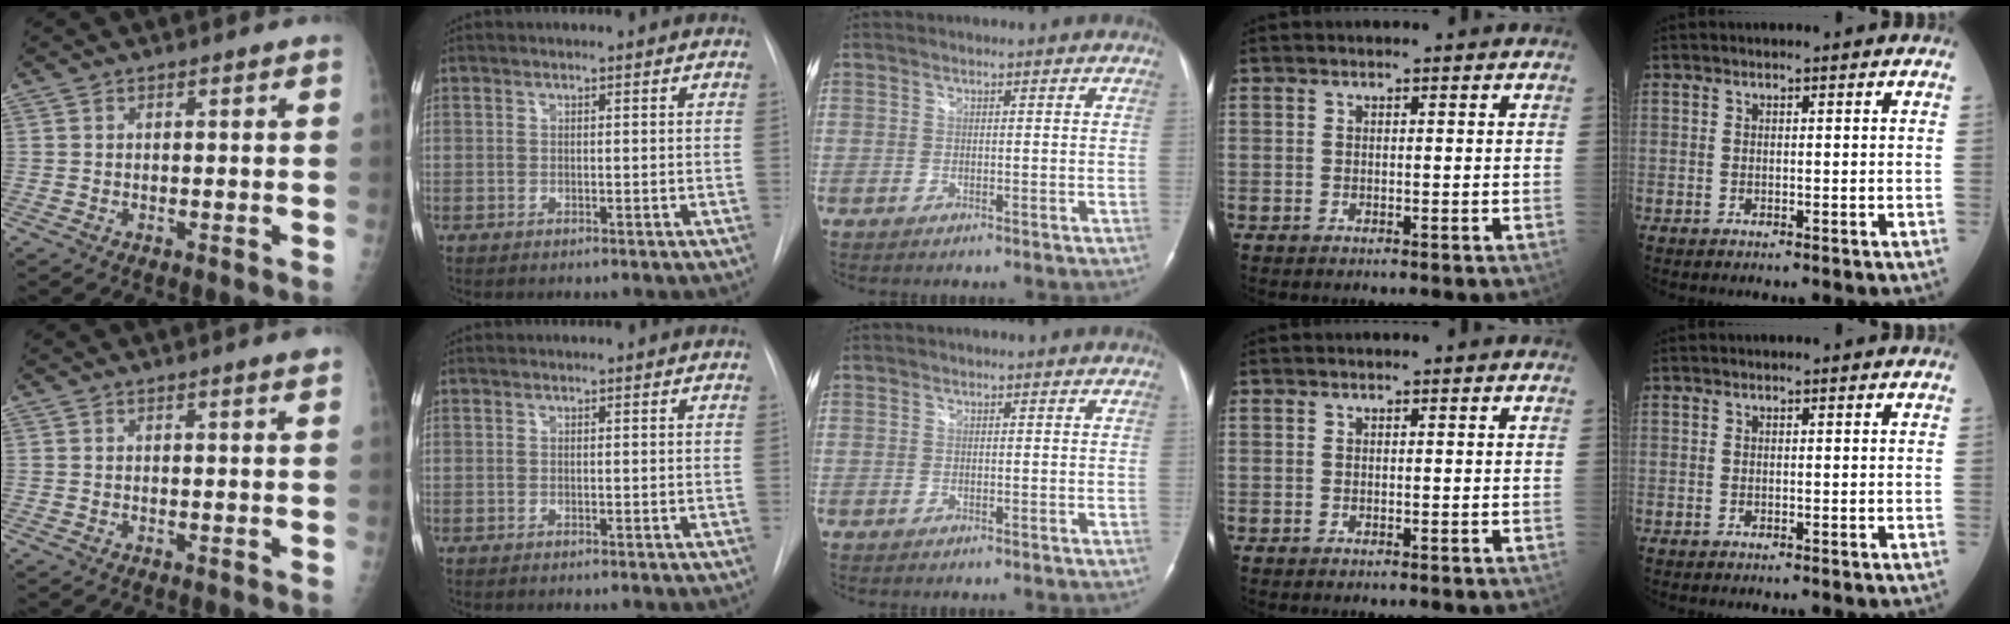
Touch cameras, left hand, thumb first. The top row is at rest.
{"thumb": {"total": 1.6, "force": [1.1, -0.3, 1.1], "torque": [-0.015, -0.003, 0.015]}}